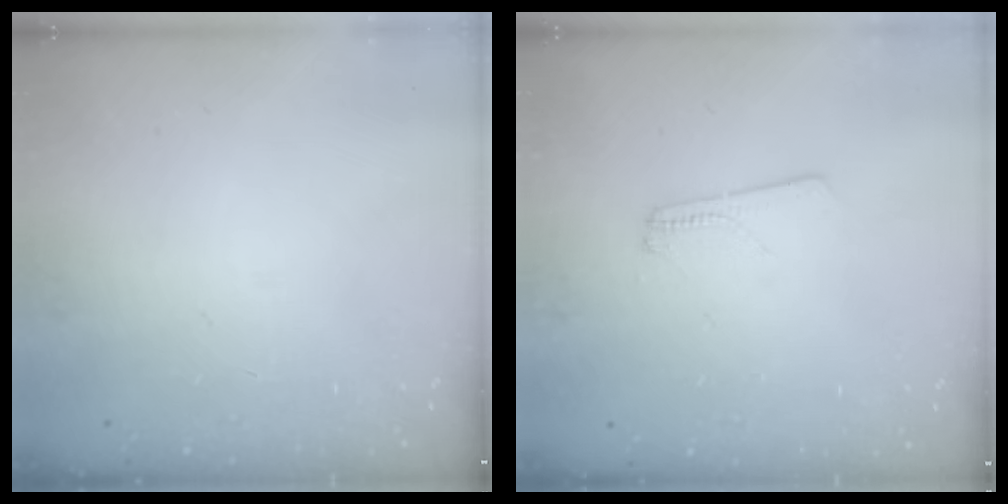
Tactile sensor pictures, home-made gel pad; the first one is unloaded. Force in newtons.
{"total": 2.8, "press": 2.8, "slide": 0.4}